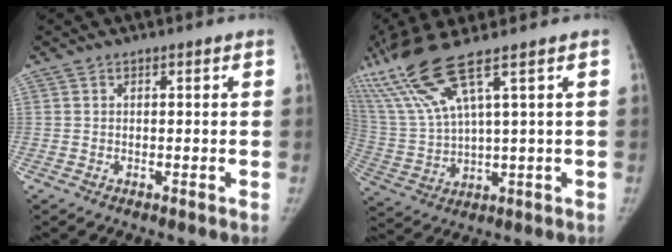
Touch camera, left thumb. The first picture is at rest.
{"total": 14.4, "force": [8.3, 1.4, 11.8], "torque": [-0.278, -0.024, 0.176]}